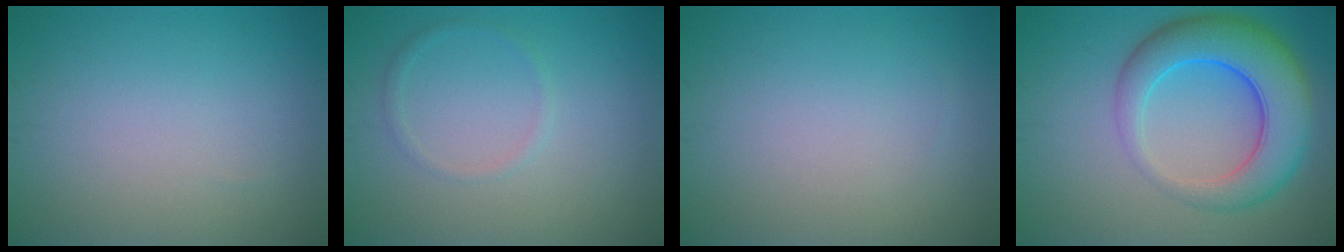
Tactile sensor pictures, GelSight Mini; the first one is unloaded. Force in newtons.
{"total": 1.0, "press": 1.0, "slide": 0.1}
{"total": 0.0}
{"total": 8.3, "press": 8.3, "slide": 0.2}